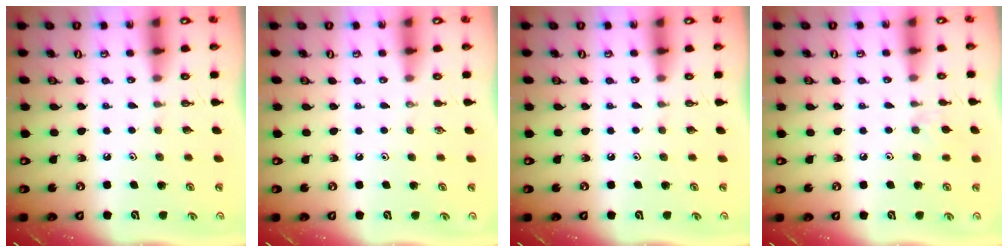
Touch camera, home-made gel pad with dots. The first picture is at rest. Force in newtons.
{"total": 0.0}
{"total": 0.0}
{"total": 3.9, "press": 3.9, "slide": 0.6}